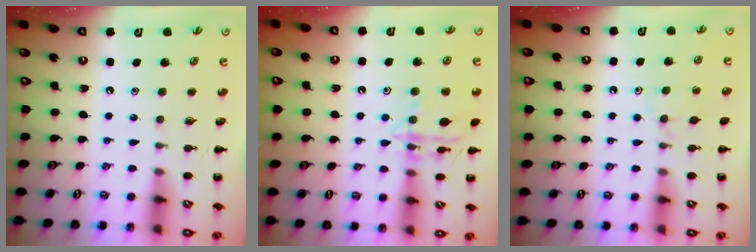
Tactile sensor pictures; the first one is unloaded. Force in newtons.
{"total": 13.0, "press": 13.0, "slide": 0.6}
{"total": 5.4, "press": 5.1, "slide": 1.8}